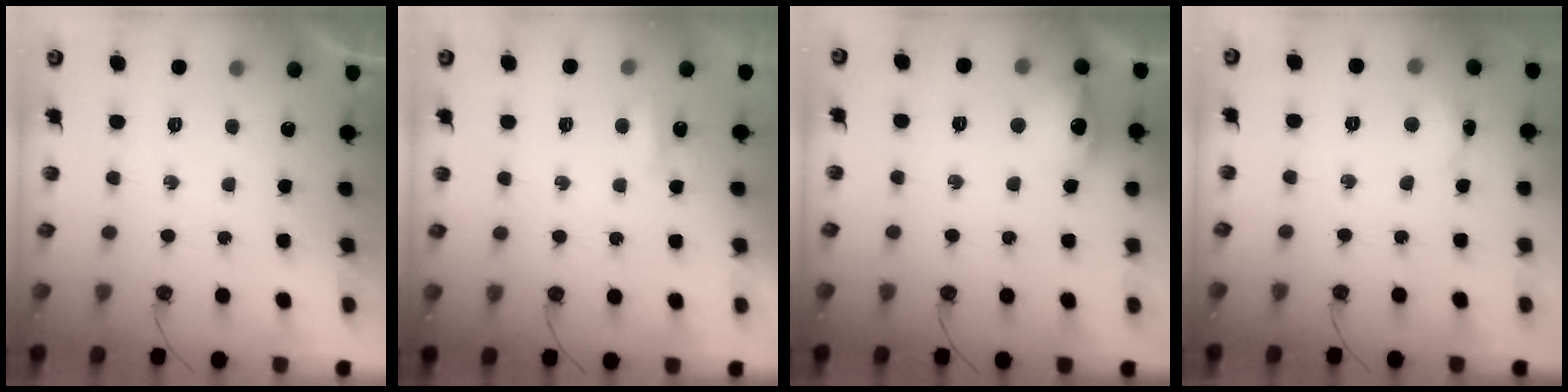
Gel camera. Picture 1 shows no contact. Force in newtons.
{"total": 2.9, "press": 2.8, "slide": 0.6}
{"total": 12.0, "press": 11.9, "slide": 0.9}
{"total": 4.6, "press": 4.5, "slide": 0.8}